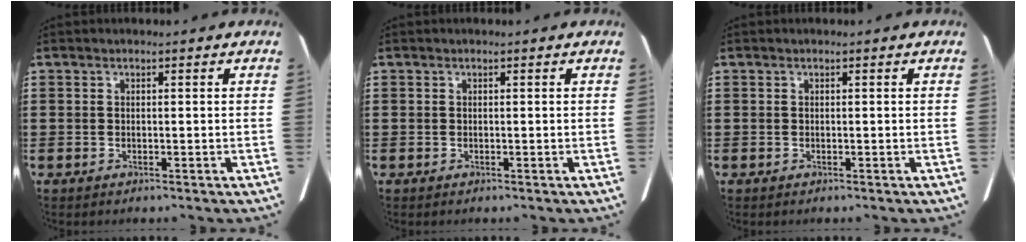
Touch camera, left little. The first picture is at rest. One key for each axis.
{"total": 0.0}
{"total": 0.0}